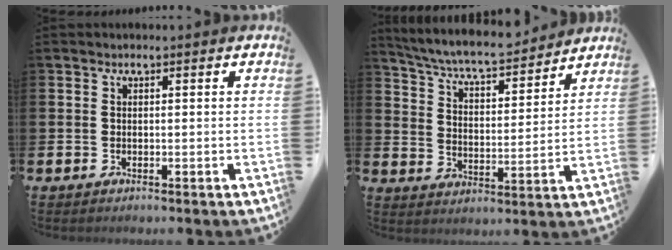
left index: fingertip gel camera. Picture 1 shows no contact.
{"total": 7.0, "force": [6.6, 0.8, 2.1], "torque": [-0.076, -0.047, 0.113]}